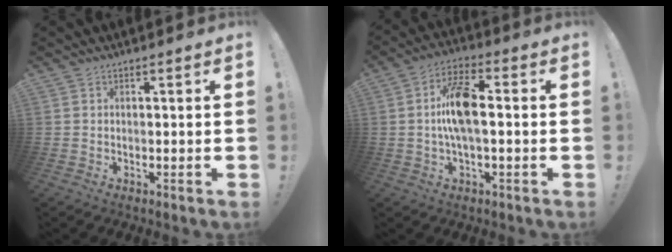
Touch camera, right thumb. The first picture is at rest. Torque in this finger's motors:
{"motor_torque": [0.19, 0.25, 0.86, 0.00, 0.04]}